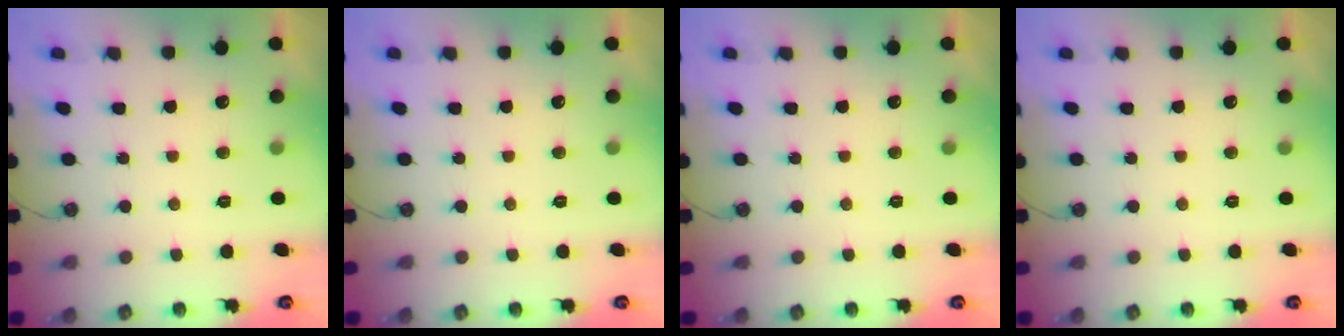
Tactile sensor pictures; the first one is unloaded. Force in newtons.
{"total": 0.0}
{"total": 0.0}
{"total": 0.0}